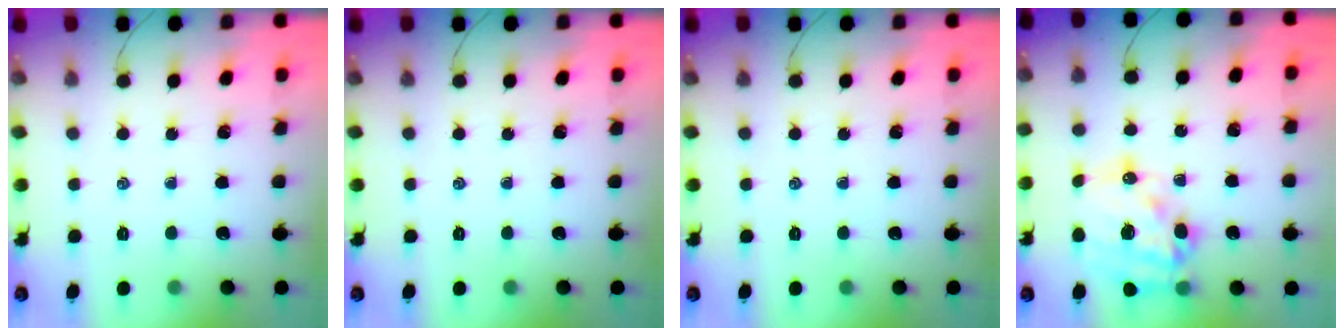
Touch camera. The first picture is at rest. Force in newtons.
{"total": 0.0}
{"total": 0.0}
{"total": 18.3, "press": 17.9, "slide": 4.0}